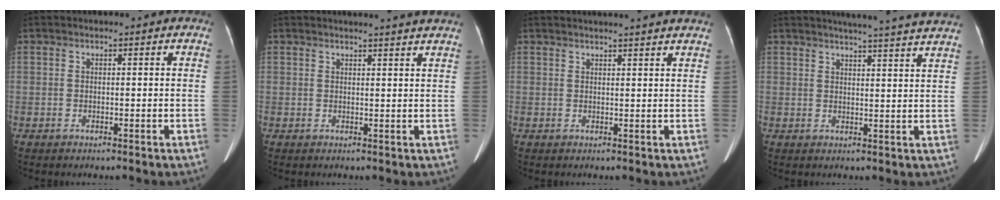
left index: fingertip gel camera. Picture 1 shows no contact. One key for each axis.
{"total": 7.7, "fx": 7.1, "fy": -0.7, "fz": 2.9, "tx": -0.034, "ty": 0.005, "tz": 0.065}
{"total": 7.8, "fx": 7.1, "fy": -0.5, "fz": 3.2, "tx": -0.040, "ty": 0.019, "tz": 0.070}
{"total": 15.3, "fx": 14.1, "fy": -0.7, "fz": 5.8, "tx": -0.087, "ty": -0.025, "tz": 0.160}